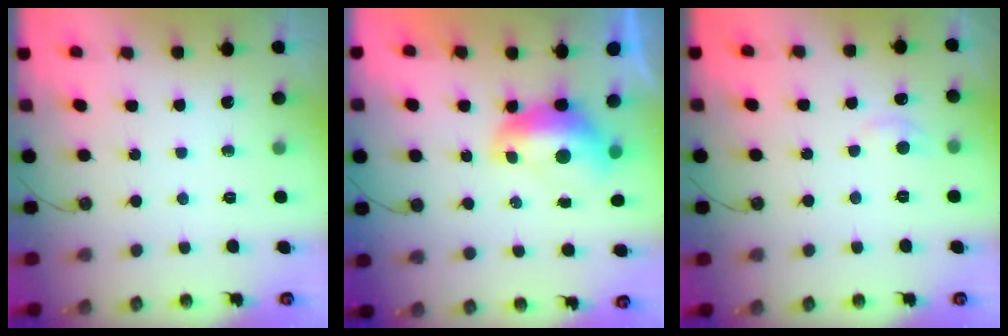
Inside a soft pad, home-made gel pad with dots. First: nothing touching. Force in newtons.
{"total": 2.2, "press": 2.0, "slide": 0.9}
{"total": 1.7, "press": 1.5, "slide": 0.7}